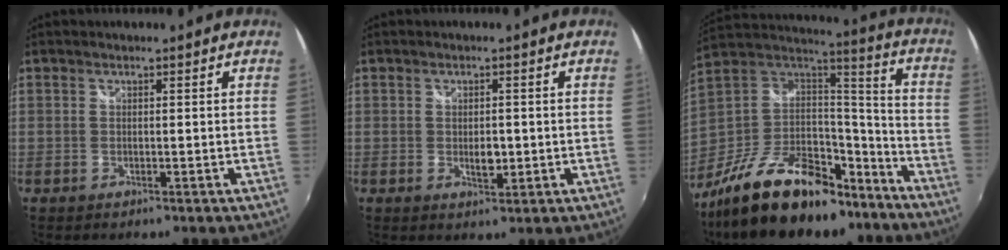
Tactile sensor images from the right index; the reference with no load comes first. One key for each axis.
{"total": 2.8, "fx": -0.4, "fy": 1.6, "fz": 2.3, "tx": -0.036, "ty": -0.004, "tz": -0.006}
{"total": 29.0, "fx": -19.3, "fy": 13.9, "fz": 16.7, "tx": -0.315, "ty": 0.011, "tz": -0.295}